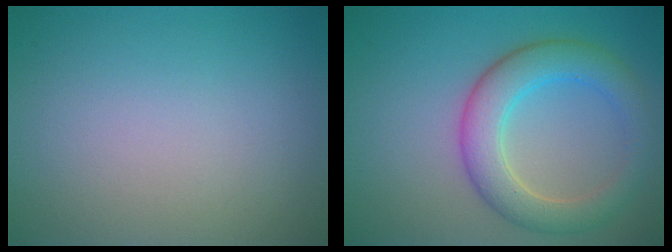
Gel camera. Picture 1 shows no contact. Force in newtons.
{"total": 5.5, "press": 5.5, "slide": 0.2}